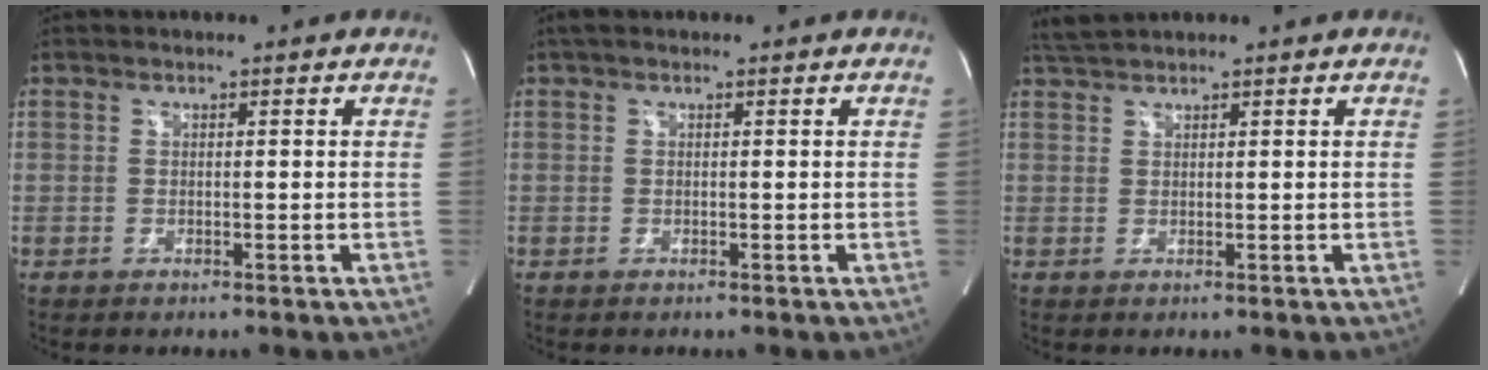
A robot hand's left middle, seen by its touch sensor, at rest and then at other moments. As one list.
[{"total": 1.4, "force": [0.9, 0.6, 0.8], "torque": [-0.021, 0.021, 0.014]}, {"total": 2.3, "force": [2.2, -0.3, 0.6], "torque": [-0.018, 0.015, 0.049]}]